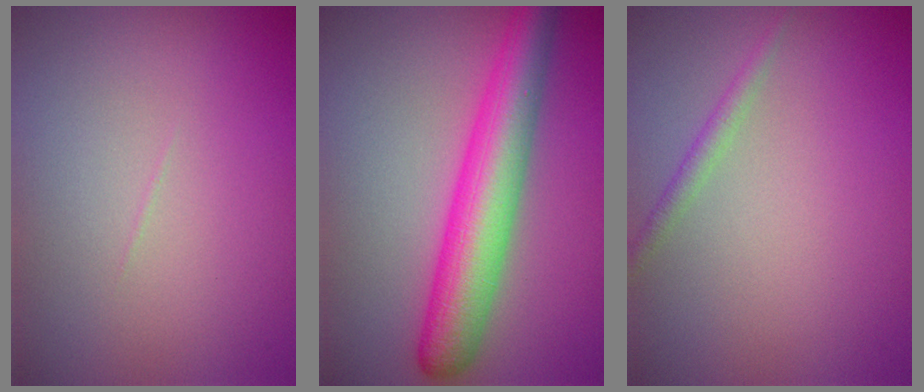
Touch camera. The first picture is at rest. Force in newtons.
{"total": 6.8, "press": 6.8, "slide": 0.1}
{"total": 1.1, "press": 1.1, "slide": 0.1}